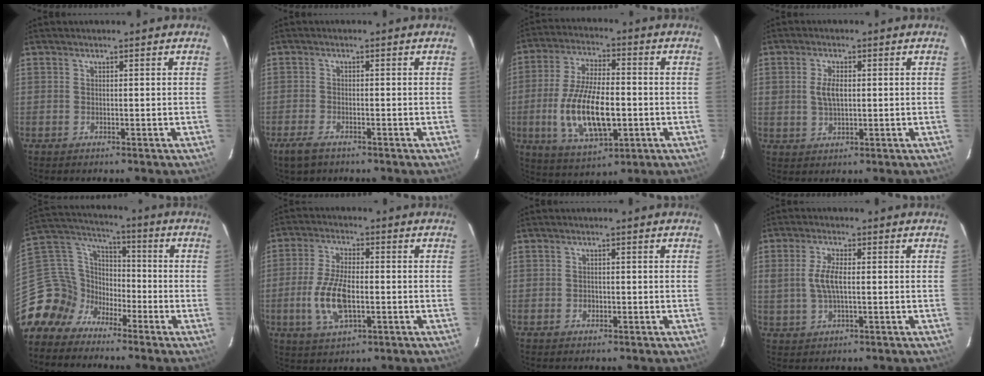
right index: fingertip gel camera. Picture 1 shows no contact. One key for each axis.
{"total": 4.2, "fx": -3.1, "fy": 1.7, "fz": 2.3, "tx": -0.065, "ty": -0.010, "tz": -0.061}
{"total": 15.9, "fx": -3.3, "fy": 6.7, "fz": 14.1, "tx": -0.283, "ty": -0.008, "tz": -0.052}
{"total": 4.1, "fx": 0.6, "fy": 2.3, "fz": 3.3, "tx": -0.063, "ty": 0.004, "tz": 0.014}
{"total": 12.5, "fx": -8.5, "fy": 8.8, "fz": 2.6, "tx": -0.076, "ty": 0.042, "tz": -0.172}
{"total": 10.1, "fx": -2.1, "fy": 4.6, "fz": 8.7, "tx": -0.183, "ty": -0.002, "tz": -0.037}
{"total": 1.1, "fx": -0.3, "fy": 1.0, "fz": 0.3, "tx": -0.002, "ty": 0.001, "tz": -0.002}
{"total": 5.2, "fx": 0.2, "fy": 2.2, "fz": 4.8, "tx": -0.094, "ty": 0.001, "tz": 0.008}